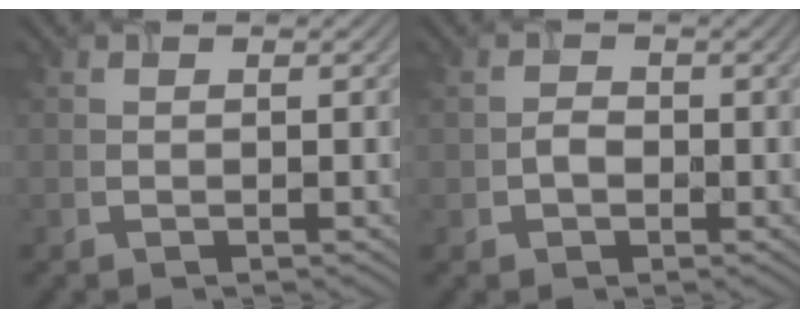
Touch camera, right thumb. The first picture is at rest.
{"total": 1.7, "force": [-0.7, 1.4, 0.6], "torque": [-0.009, 0.004, -0.014]}